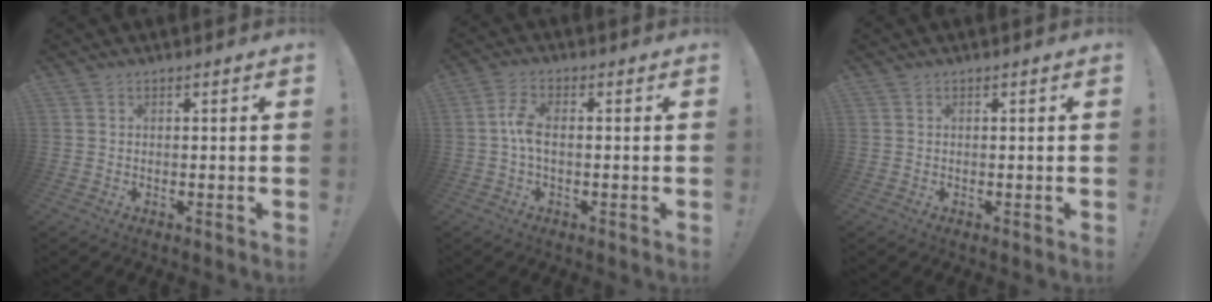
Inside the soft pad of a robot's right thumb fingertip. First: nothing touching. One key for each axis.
{"total": 5.7, "fx": -0.1, "fy": 2.4, "fz": 5.2, "tx": -0.111, "ty": 0.008, "tz": -0.002}
{"total": 0.0}